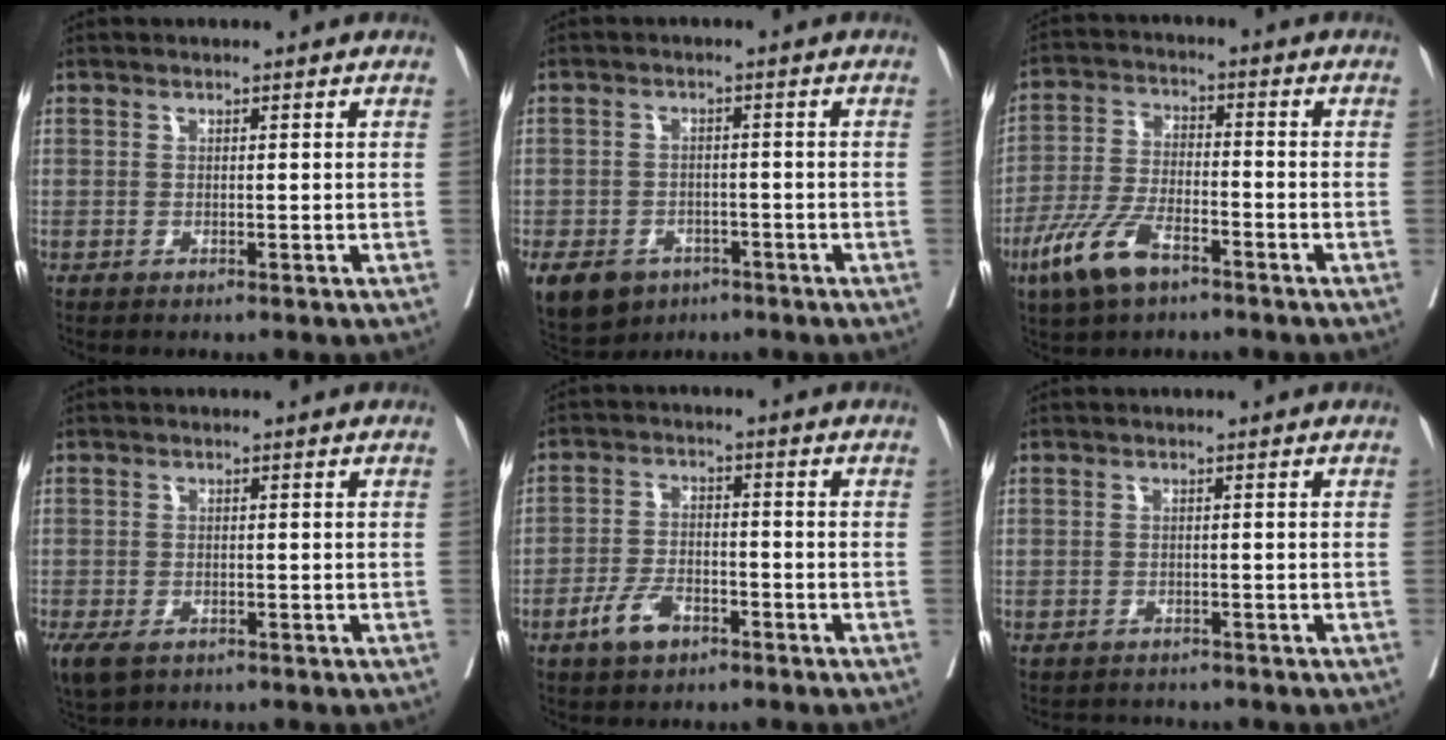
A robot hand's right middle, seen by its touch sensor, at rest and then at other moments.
{"total": 17.2, "force": [-8.5, 13.1, 7.2], "torque": [-0.226, -0.015, -0.118]}
{"total": 9.1, "force": [-5.5, 3.1, 6.6], "torque": [-0.146, -0.007, -0.106]}
{"total": 6.1, "force": [-3.6, 3.6, 3.4], "torque": [-0.083, -0.014, -0.056]}
{"total": 5.4, "force": [-3.3, 2.6, 3.5], "torque": [-0.072, 0.001, -0.059]}
{"total": 2.6, "force": [-2.5, 0.8, 0.0], "torque": [0.000, -0.005, -0.037]}